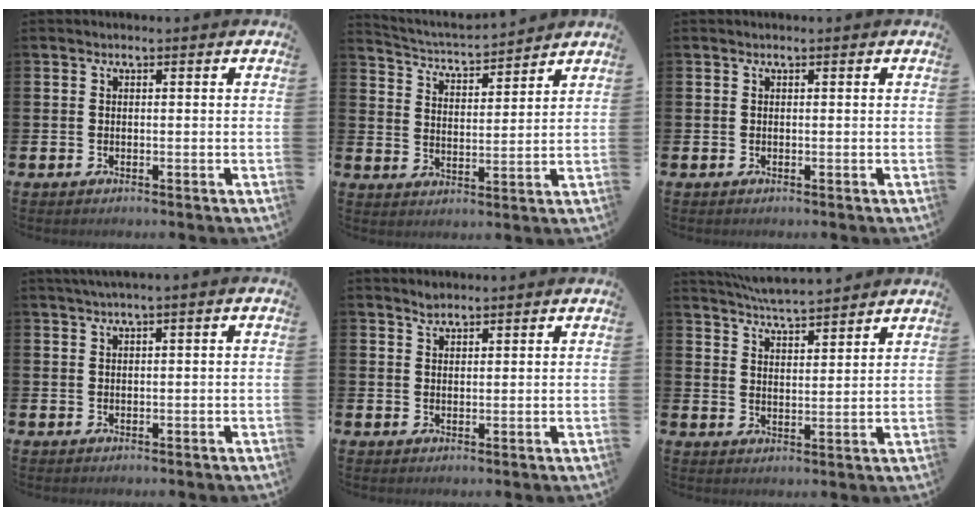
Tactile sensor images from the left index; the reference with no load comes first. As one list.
[{"total": 4.5, "force": [4.5, 0.4, 0.3], "torque": [-0.027, -0.038, 0.075]}, {"total": 0.0}, {"total": 1.1, "force": [0.7, -0.1, 0.9], "torque": [-0.024, 0.004, 0.013]}, {"total": 1.7, "force": [1.6, 0.7, 0.1], "torque": [0.003, -0.001, 0.029]}, {"total": 5.3, "force": [5.3, 0.1, 0.4], "torque": [-0.032, -0.029, 0.097]}]